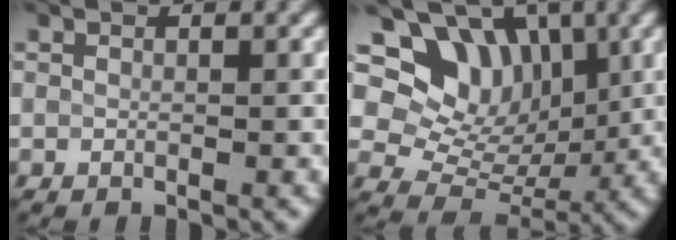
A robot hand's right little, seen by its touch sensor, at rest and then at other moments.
{"total": 9.7, "force": [4.4, 7.2, 4.9], "torque": [-0.087, 0.023, 0.057]}